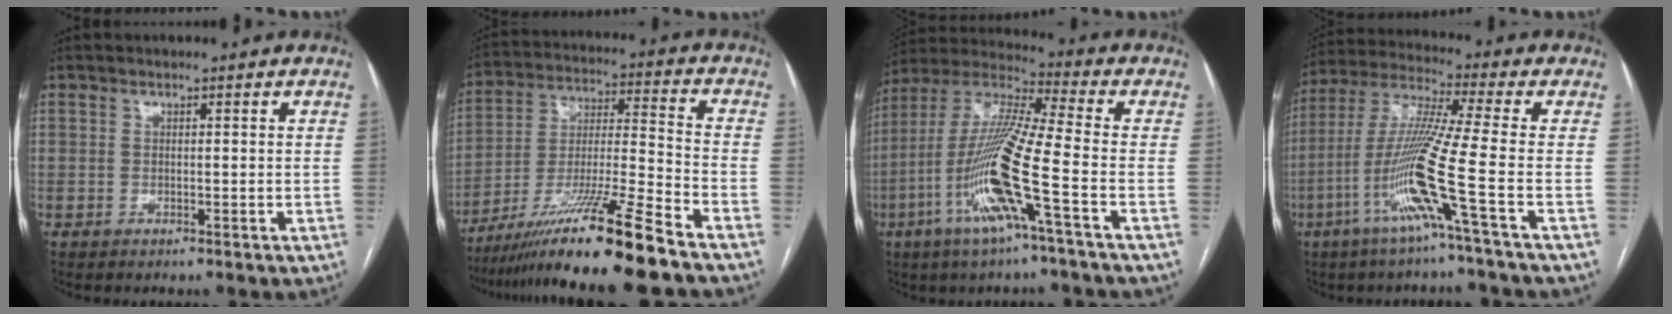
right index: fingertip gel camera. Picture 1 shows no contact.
{"total": 17.8, "force": [-13.8, -2.1, 11.1], "torque": [-0.213, -0.025, -0.244]}
{"total": 16.1, "force": [-5.7, -0.3, 15.1], "torque": [-0.315, -0.008, -0.117]}
{"total": 13.2, "force": [-5.2, -2.3, 11.9], "torque": [-0.243, -0.013, -0.109]}